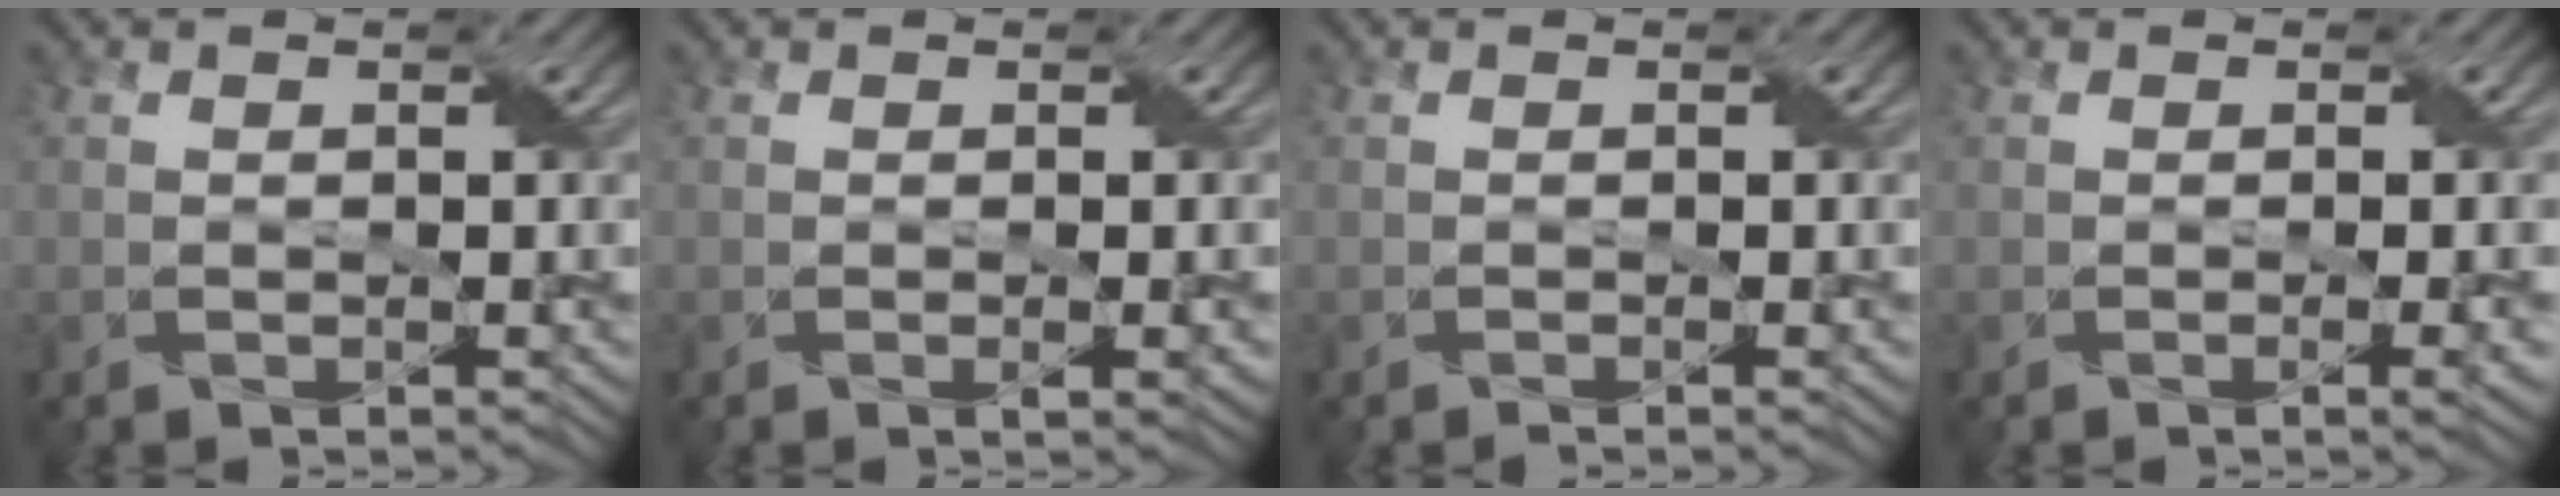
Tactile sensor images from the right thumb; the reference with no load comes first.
{"total": 1.4, "force": [-0.2, 0.2, 1.4], "torque": [-0.025, -0.002, -0.001]}
{"total": 0.8, "force": [-0.3, 0.0, 0.7], "torque": [-0.013, -0.001, -0.005]}
{"total": 2.1, "force": [-0.3, 0.4, 2.0], "torque": [-0.031, 0.002, -0.005]}